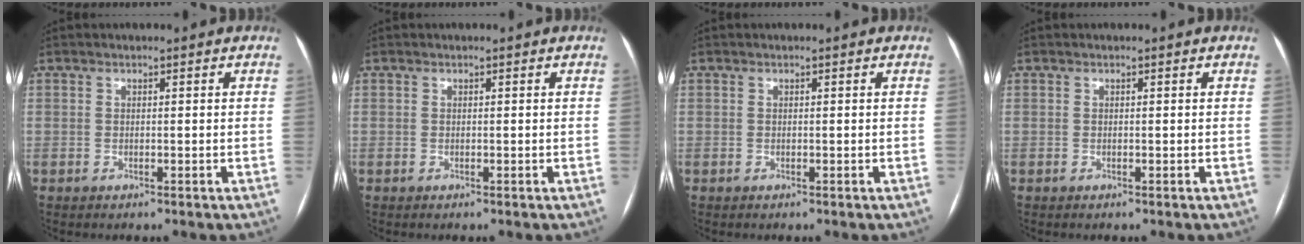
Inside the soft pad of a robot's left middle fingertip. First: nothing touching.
{"total": 0.0}
{"total": 0.0}
{"total": 0.0}